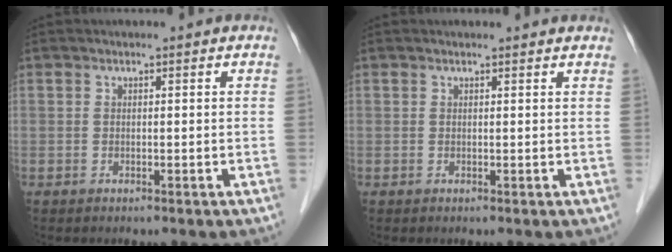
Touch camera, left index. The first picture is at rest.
{"total": 2.3, "force": [2.2, 0.3, 0.4], "torque": [-0.013, 0.007, 0.018]}